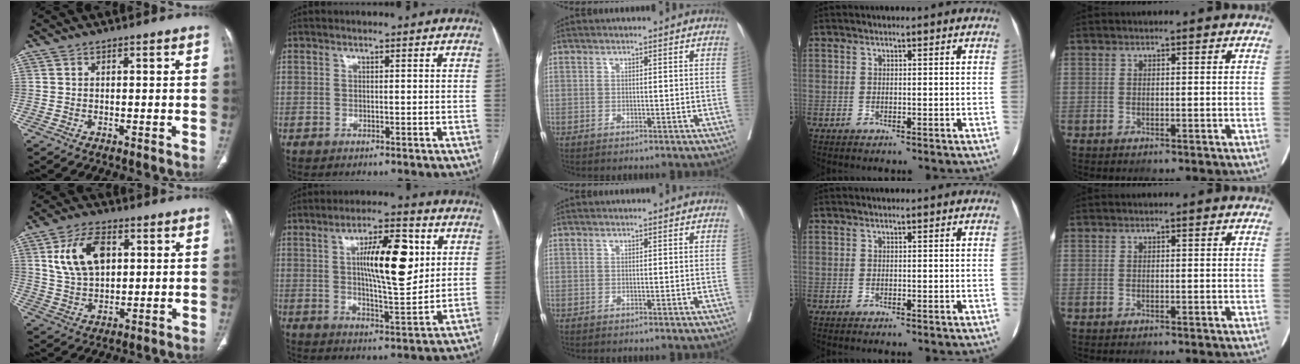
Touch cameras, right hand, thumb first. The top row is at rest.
{"thumb": {"total": 11.8, "force": [3.6, 7.2, 8.6], "torque": [-0.147, -0.004, 0.071]}, "index": {"total": 12.9, "force": [3.2, 3.2, 12.1], "torque": [-0.199, 0.008, 0.051]}}